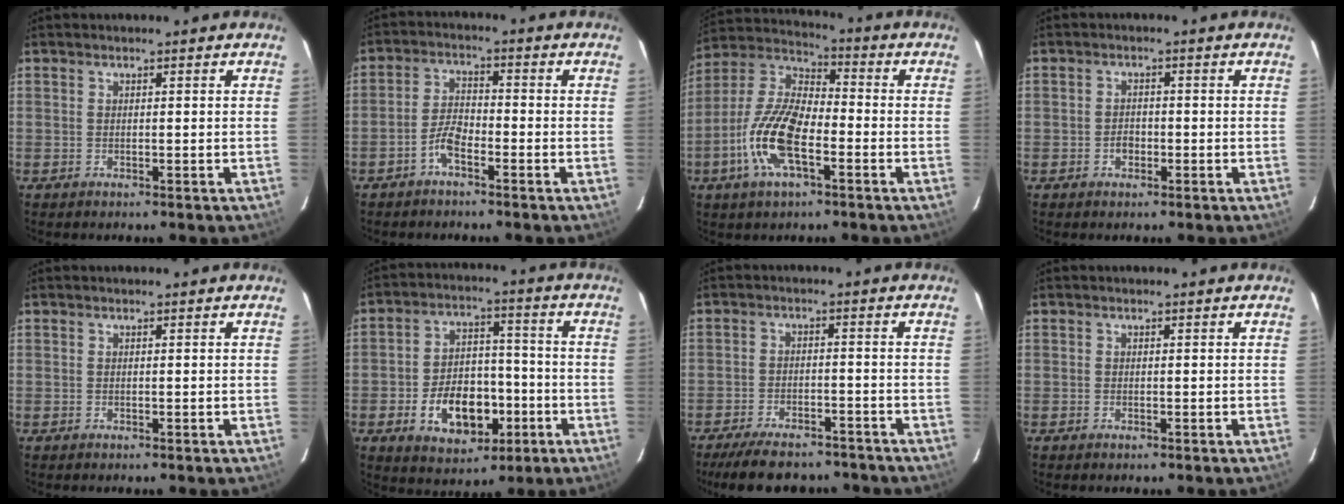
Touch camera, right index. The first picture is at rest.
{"total": 4.3, "force": [-2.8, 1.6, 2.8], "torque": [-0.066, 0.012, -0.056]}
{"total": 14.9, "force": [-5.3, 6.2, 12.5], "torque": [-0.265, -0.001, -0.109]}
{"total": 2.2, "force": [-0.9, 1.7, 1.0], "torque": [-0.018, 0.006, -0.013]}
{"total": 0.0}
{"total": 13.9, "force": [-5.0, 8.9, 9.5], "torque": [-0.182, 0.023, -0.060]}
{"total": 14.2, "force": [-11.9, 4.8, 6.1], "torque": [-0.131, -0.009, -0.170]}
{"total": 0.0}